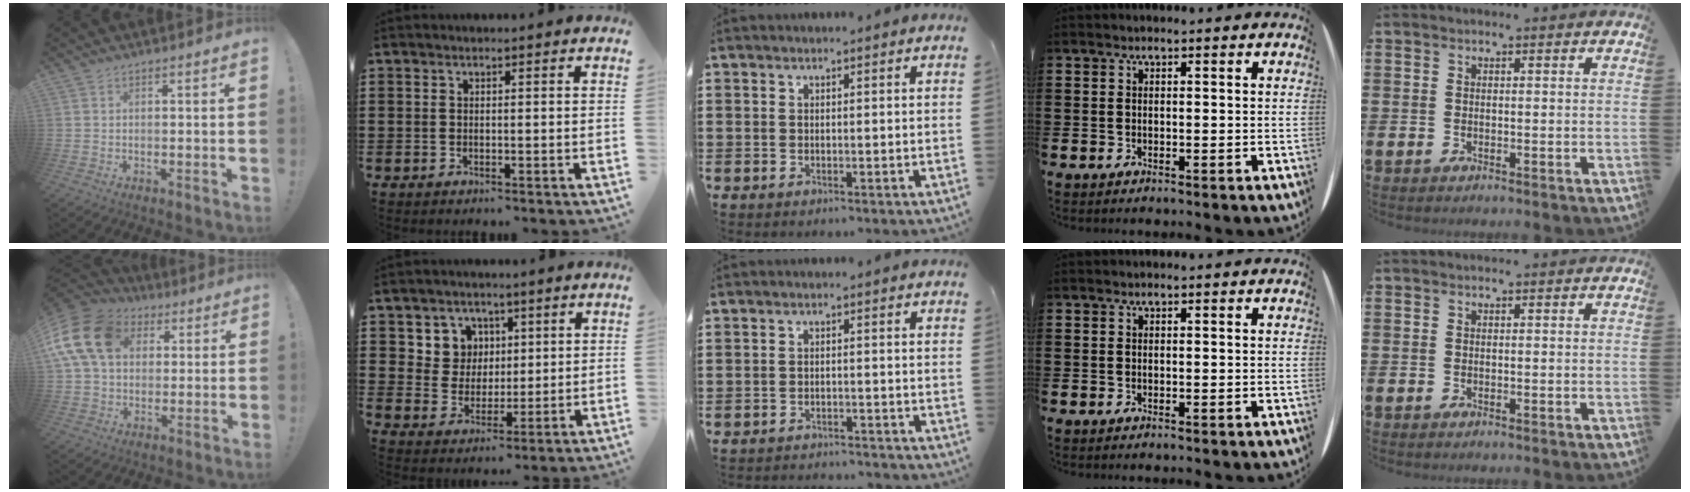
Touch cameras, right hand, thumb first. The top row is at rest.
{"thumb": {"total": 17.9, "force": [4.8, 13.3, 10.9], "torque": [-0.199, -0.001, 0.092]}, "index": {"total": 6.0, "force": [2.5, 5.4, 0.9], "torque": [-0.042, 0.009, 0.045]}, "middle": {"total": 2.2, "force": [-2.2, 0.1, -0.1], "torque": [-0.004, 0.000, -0.047]}}